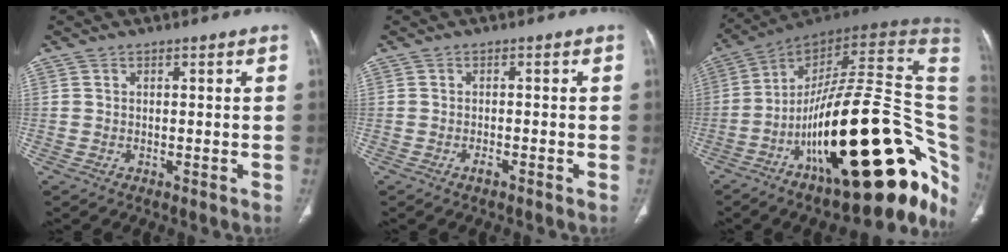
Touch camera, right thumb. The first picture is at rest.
{"total": 1.2, "force": [-0.9, 0.2, 0.9], "torque": [-0.020, 0.004, -0.015]}
{"total": 37.5, "force": [-9.2, 13.1, 33.9], "torque": [-0.403, 0.078, -0.137]}